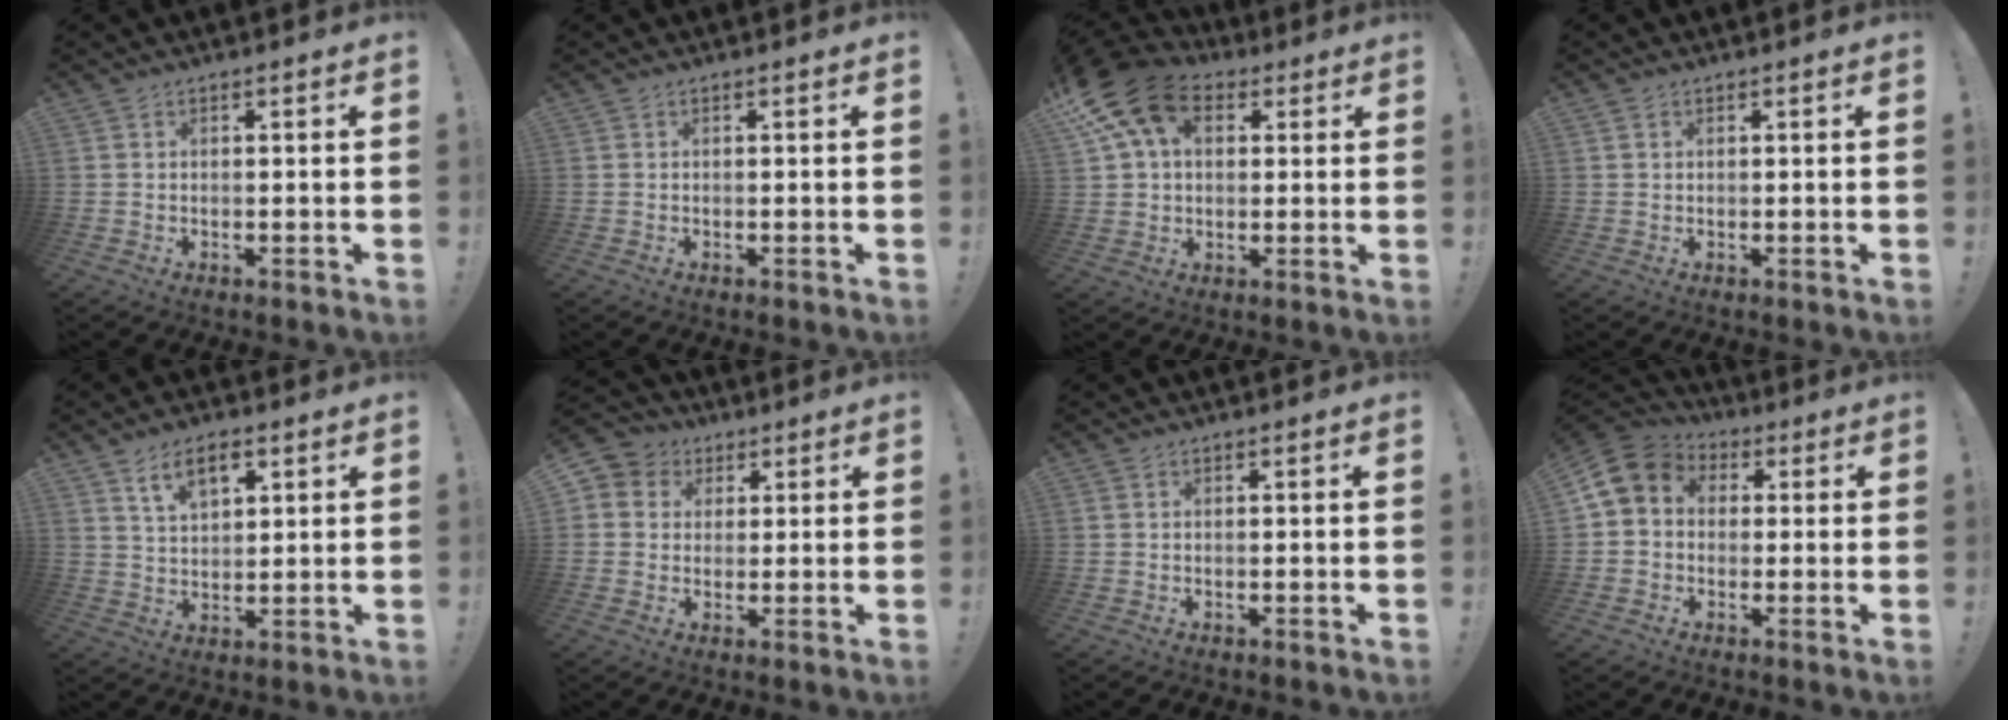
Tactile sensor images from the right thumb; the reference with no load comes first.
{"total": 0.0}
{"total": 17.0, "force": [7.0, 11.4, 10.4], "torque": [-0.186, -0.017, 0.131]}
{"total": 0.7, "force": [0.4, 0.5, 0.2], "torque": [0.004, -0.002, 0.007]}
{"total": 8.2, "force": [4.5, 4.1, 5.6], "torque": [-0.087, -0.010, 0.080]}
{"total": 6.7, "force": [1.3, 6.3, 1.8], "torque": [-0.026, 0.001, 0.030]}
{"total": 0.0}
{"total": 8.7, "force": [1.2, 7.3, 4.4], "torque": [-0.072, 0.003, 0.030]}